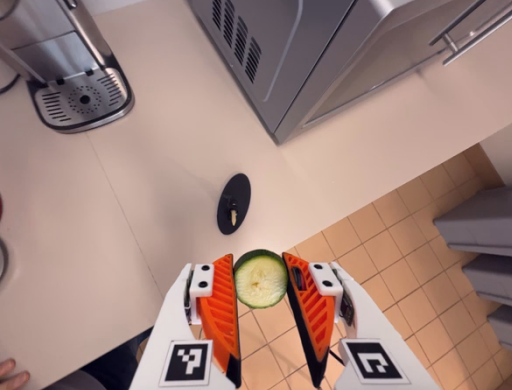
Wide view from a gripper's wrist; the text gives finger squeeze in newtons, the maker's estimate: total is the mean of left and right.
{"total": 8.2, "left": 8.0, "right": 8.4}